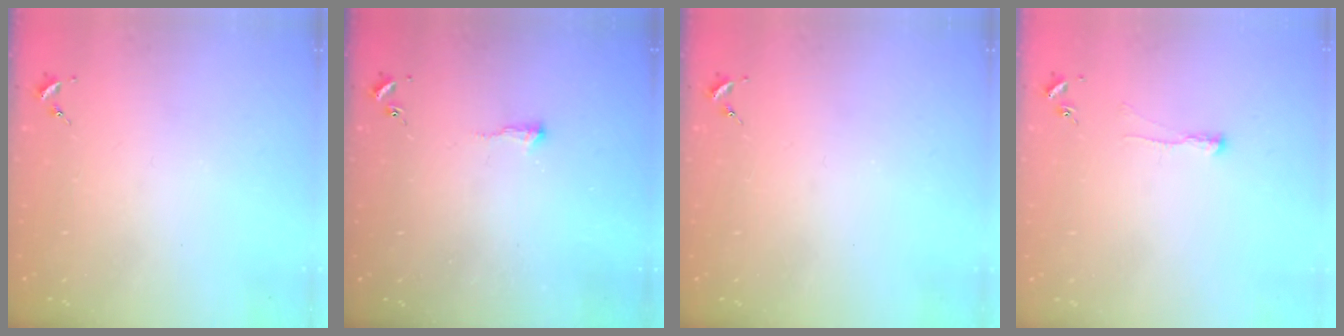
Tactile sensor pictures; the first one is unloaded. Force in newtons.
{"total": 4.0, "press": 3.9, "slide": 0.8}
{"total": 0.0}
{"total": 4.1, "press": 4.0, "slide": 0.6}